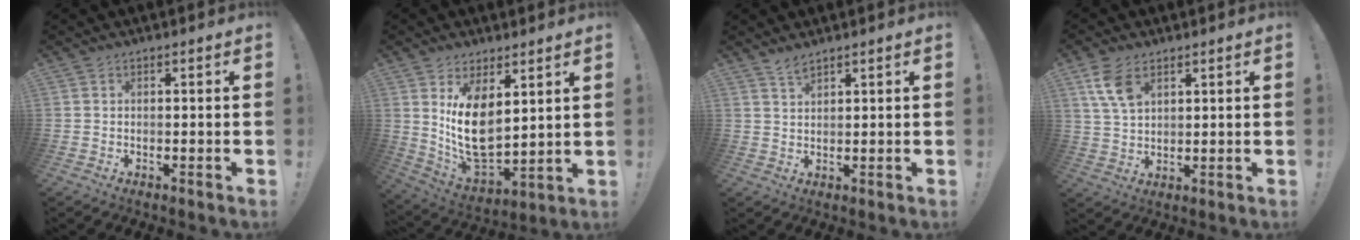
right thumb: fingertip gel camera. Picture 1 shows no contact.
{"total": 14.6, "force": [5.3, 8.4, 10.7], "torque": [-0.209, -0.054, 0.099]}
{"total": 2.6, "force": [2.3, 0.5, 1.1], "torque": [-0.018, -0.014, 0.041]}
{"total": 8.2, "force": [4.4, 4.7, 5.1], "torque": [-0.096, -0.015, 0.085]}